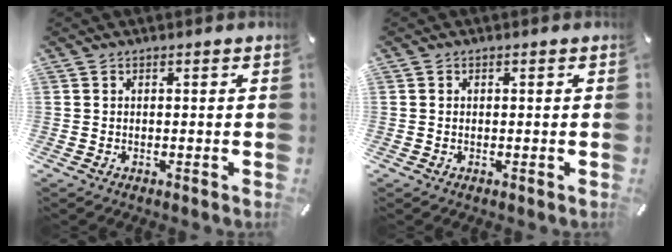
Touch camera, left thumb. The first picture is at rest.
{"total": 0.8, "force": [0.0, 0.7, 0.4], "torque": [-0.009, 0.004, -0.002]}